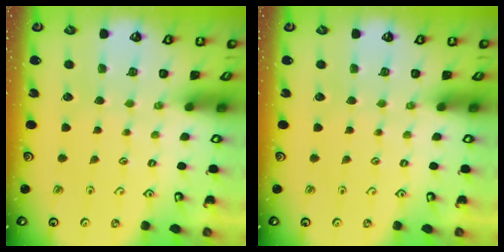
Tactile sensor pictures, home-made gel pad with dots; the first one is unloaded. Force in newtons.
{"total": 0.0}